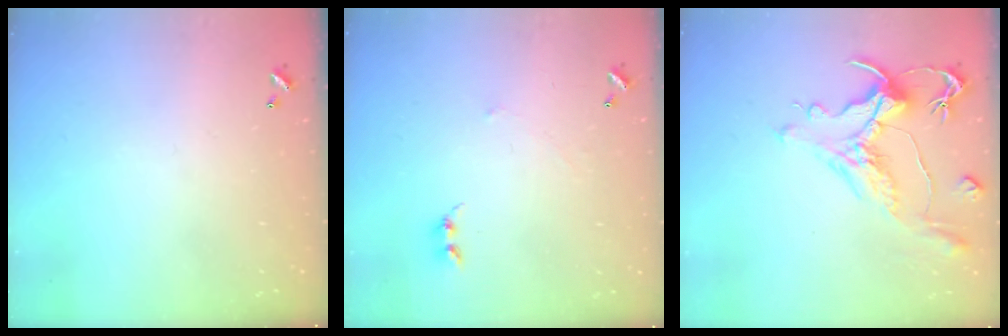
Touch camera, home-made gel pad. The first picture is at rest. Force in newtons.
{"total": 2.3, "press": 2.3, "slide": 0.3}
{"total": 1.5, "press": 0.4, "slide": 1.5}